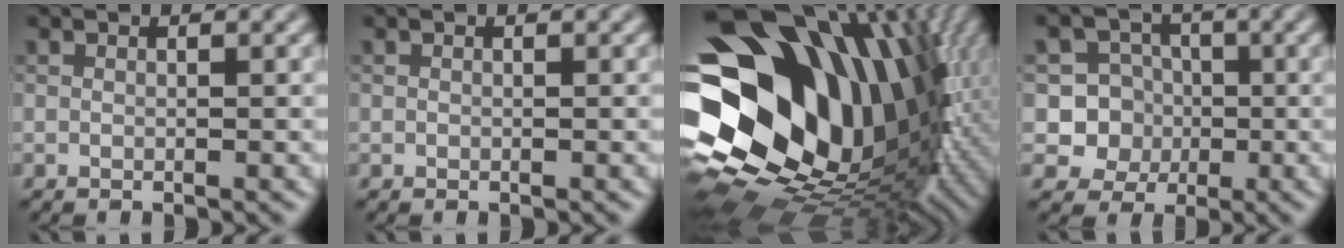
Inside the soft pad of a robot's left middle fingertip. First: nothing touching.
{"total": 0.0}
{"total": 21.3, "force": [2.6, 15.5, 14.4], "torque": [-0.256, -0.014, 0.045]}
{"total": 6.4, "force": [-0.6, 6.2, 1.4], "torque": [-0.016, 0.028, -0.031]}